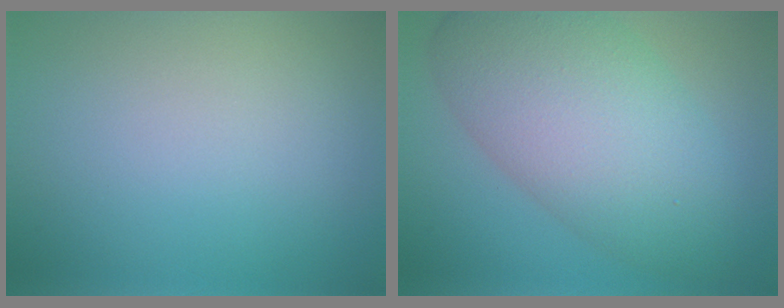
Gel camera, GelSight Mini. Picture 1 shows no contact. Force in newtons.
{"total": 10.7, "press": 10.7, "slide": 0.2}